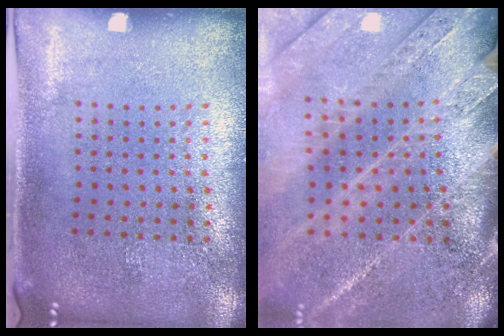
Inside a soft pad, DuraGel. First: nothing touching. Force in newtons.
{"total": 3.9, "press": 3.2, "slide": 2.2}